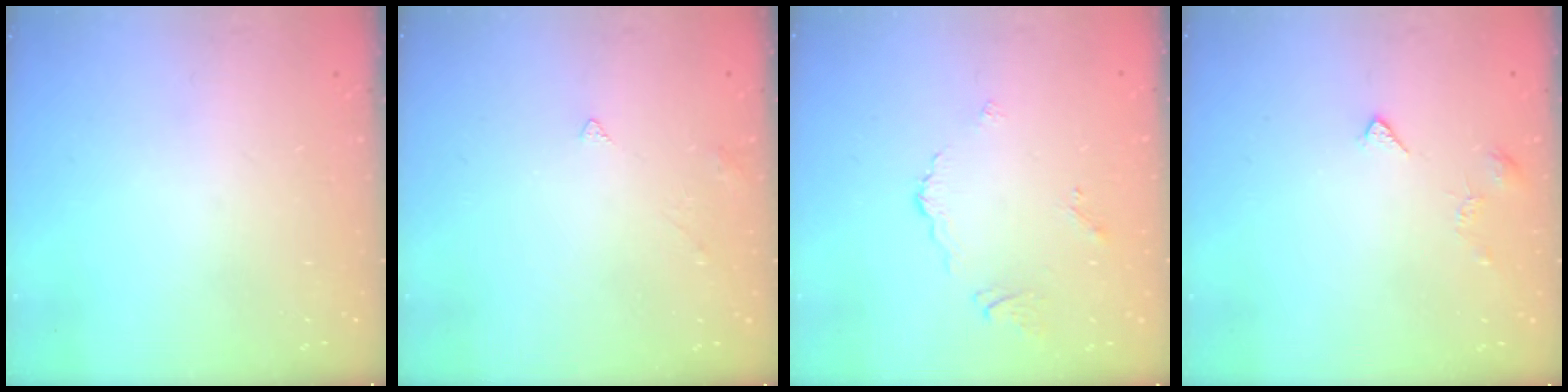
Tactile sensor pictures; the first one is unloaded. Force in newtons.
{"total": 2.1, "press": 2.1, "slide": 0.4}
{"total": 3.4, "press": 3.4, "slide": 0.6}
{"total": 2.1, "press": 2.0, "slide": 0.4}